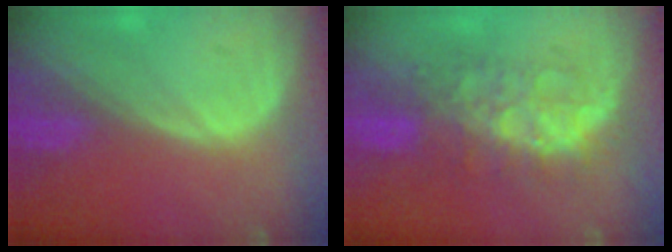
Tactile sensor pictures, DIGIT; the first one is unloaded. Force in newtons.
{"total": 8.2, "press": 8.0, "slide": 1.5}